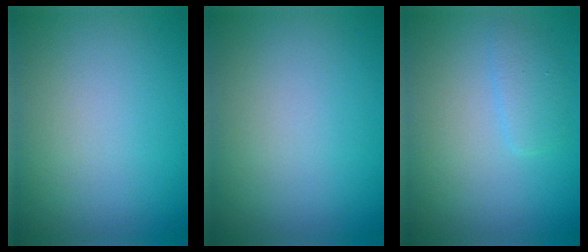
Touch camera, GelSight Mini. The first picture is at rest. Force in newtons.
{"total": 0.0}
{"total": 1.5, "press": 1.5, "slide": 0.1}